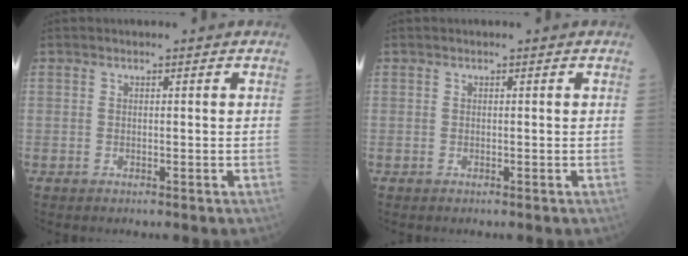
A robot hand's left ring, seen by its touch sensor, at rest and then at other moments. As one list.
[{"total": 0.0}]